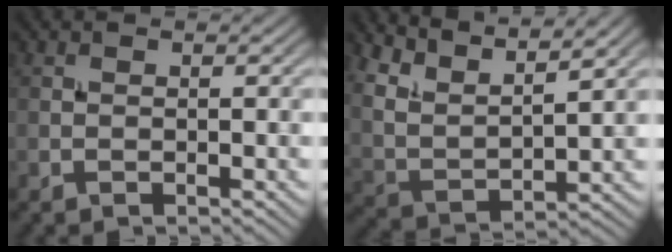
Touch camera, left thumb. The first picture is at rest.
{"total": 10.3, "force": [8.0, 2.5, 5.9], "torque": [-0.124, -0.006, 0.130]}